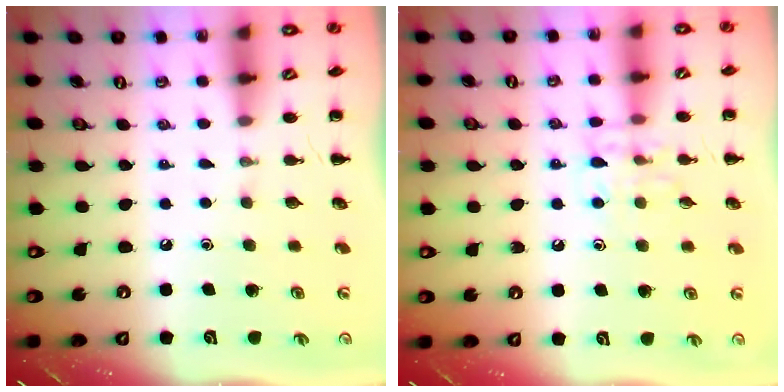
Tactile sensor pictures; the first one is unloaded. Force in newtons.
{"total": 8.0, "press": 7.9, "slide": 0.9}